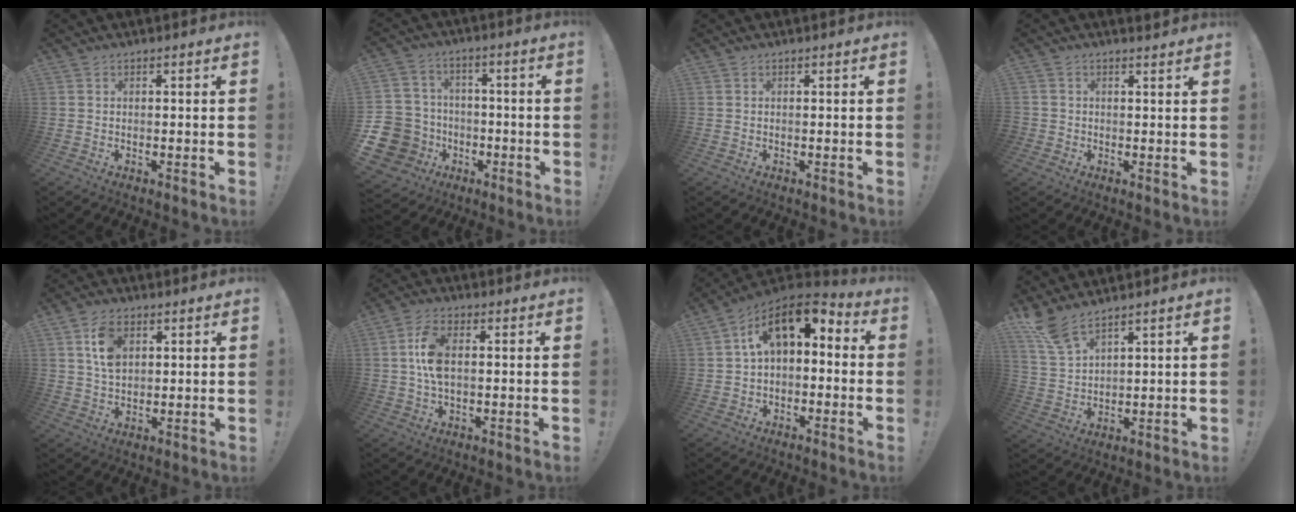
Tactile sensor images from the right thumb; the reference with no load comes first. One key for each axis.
{"total": 13.6, "fx": -4.2, "fy": 12.1, "fz": 4.7, "tx": -0.109, "ty": 0.032, "tz": -0.059}
{"total": 0.0}
{"total": 1.8, "fx": 1.2, "fy": 1.4, "fz": 0.3, "tx": 0.001, "ty": -0.005, "tz": 0.023}
{"total": 7.6, "fx": 2.5, "fy": 4.8, "fz": 5.3, "tx": -0.089, "ty": 0.002, "tz": 0.049}
{"total": 8.4, "fx": 0.6, "fy": 4.1, "fz": 7.3, "tx": -0.138, "ty": -0.002, "tz": 0.009}
{"total": 11.7, "fx": 3.4, "fy": 6.9, "fz": 8.9, "tx": -0.137, "ty": 0.001, "tz": 0.066}
{"total": 7.7, "fx": 6.1, "fy": 2.0, "fz": 4.2, "tx": -0.083, "ty": -0.030, "tz": 0.116}